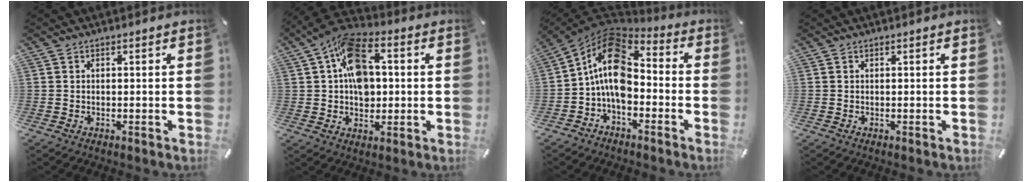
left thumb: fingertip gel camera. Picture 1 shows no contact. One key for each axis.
{"total": 13.8, "fx": 2.3, "fy": 9.7, "fz": 9.6, "tx": -0.154, "ty": 0.001, "tz": 0.042}
{"total": 13.6, "fx": -1.4, "fy": 9.2, "fz": 9.9, "tx": -0.197, "ty": 0.016, "tz": -0.029}
{"total": 0.0}